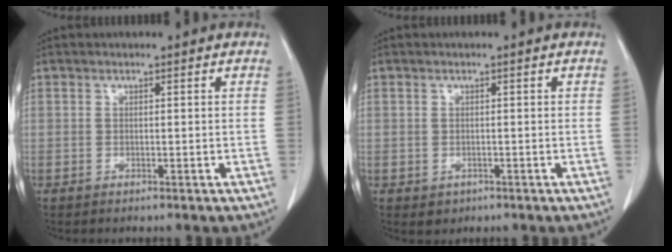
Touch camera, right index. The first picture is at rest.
{"total": 1.6, "force": [-0.6, 1.4, 0.4], "torque": [-0.002, 0.002, -0.001]}